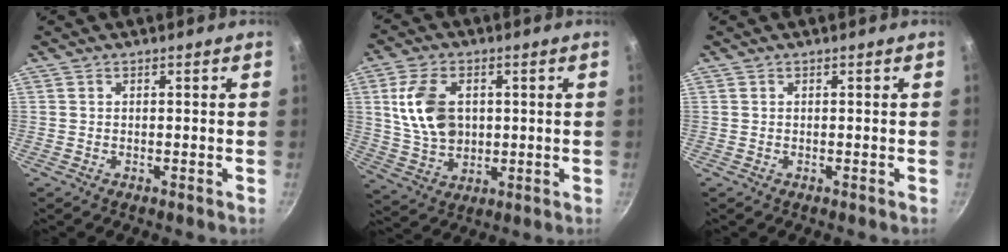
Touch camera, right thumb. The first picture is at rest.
{"total": 11.8, "force": [2.0, 8.0, 8.4], "torque": [-0.145, -0.007, 0.044]}
{"total": 0.0}